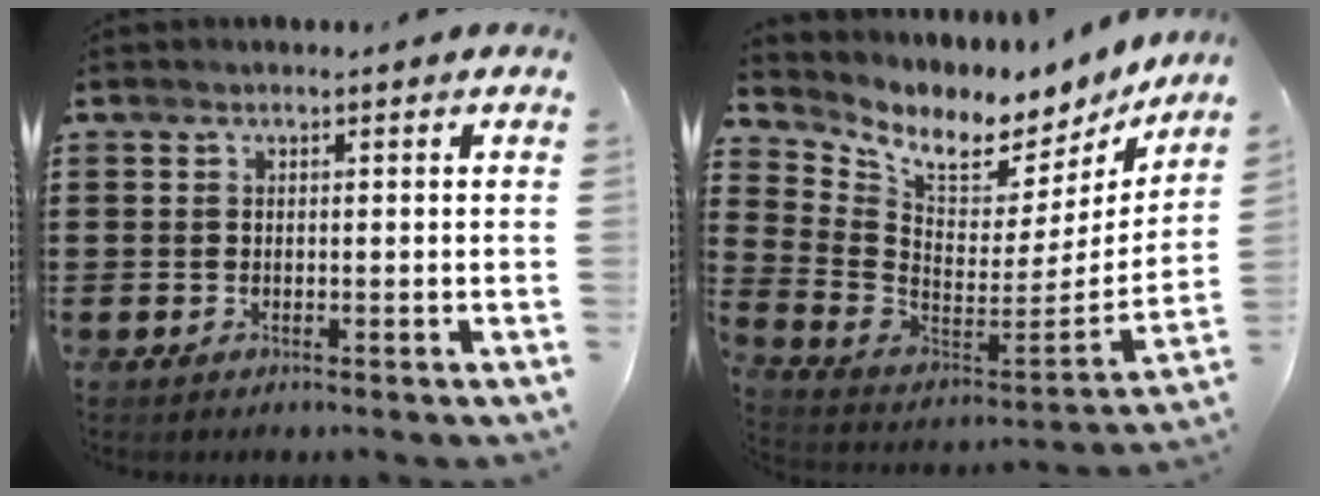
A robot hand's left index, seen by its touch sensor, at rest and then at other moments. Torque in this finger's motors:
{"motor_torque": [2.14, 0.00, 0.44, 0.11]}